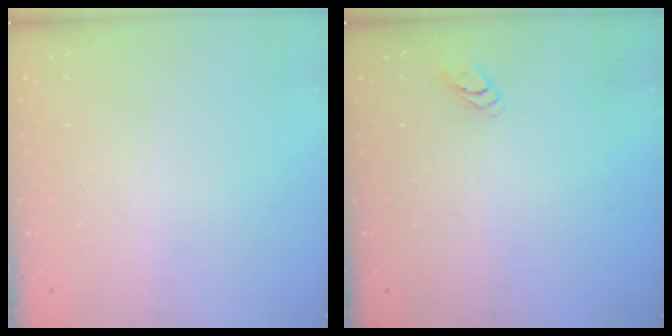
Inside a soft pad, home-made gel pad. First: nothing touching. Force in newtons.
{"total": 2.8, "press": 2.8, "slide": 0.3}